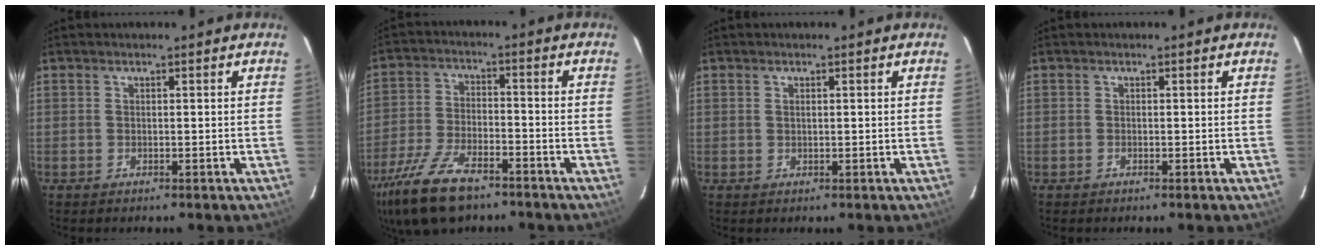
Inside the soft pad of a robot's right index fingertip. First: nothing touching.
{"total": 15.3, "force": [-11.0, 6.0, 8.8], "torque": [-0.202, -0.028, -0.204]}
{"total": 0.6, "force": [0.2, 0.3, 0.4], "torque": [-0.007, 0.002, 0.005]}
{"total": 0.0}